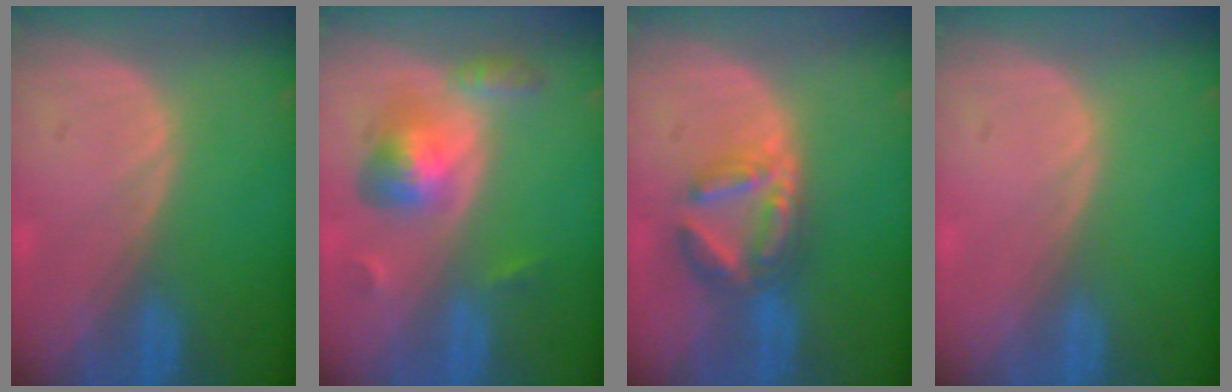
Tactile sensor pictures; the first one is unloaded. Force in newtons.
{"total": 6.3, "press": 5.7, "slide": 2.6}
{"total": 6.9, "press": 6.0, "slide": 3.3}
{"total": 0.0}